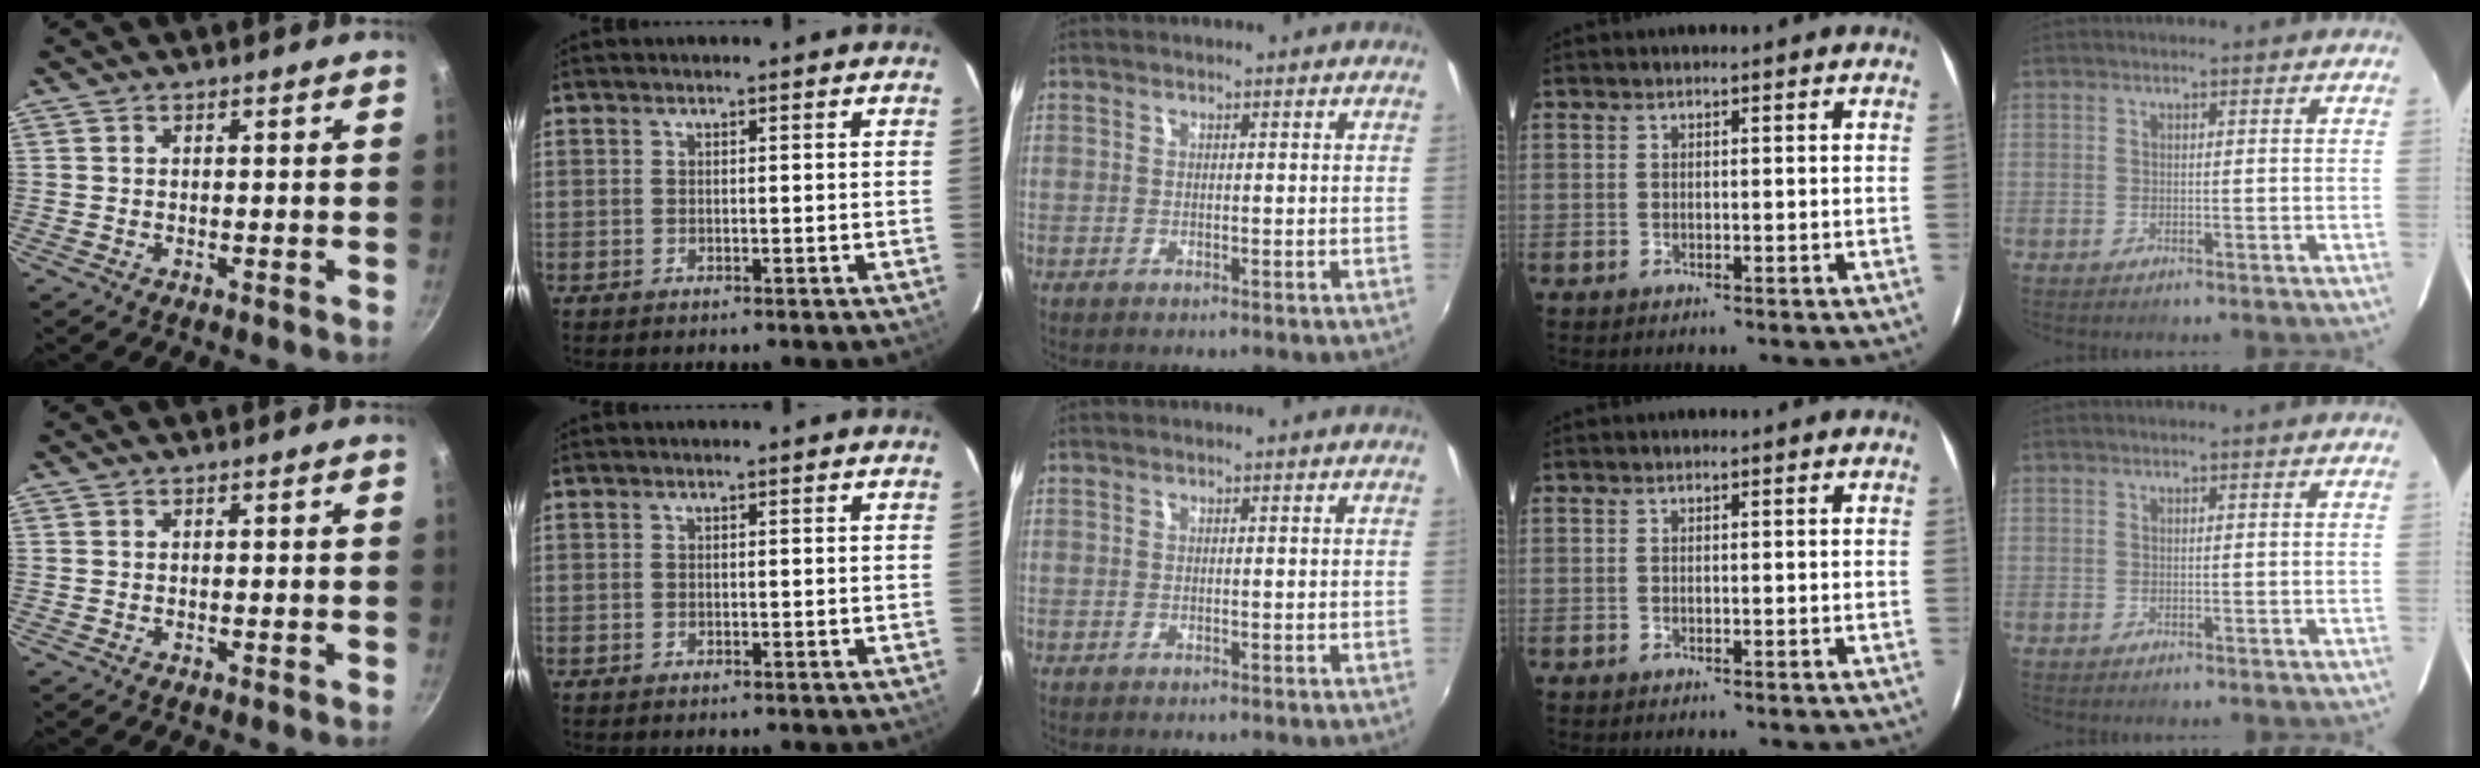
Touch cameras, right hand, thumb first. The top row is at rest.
{}